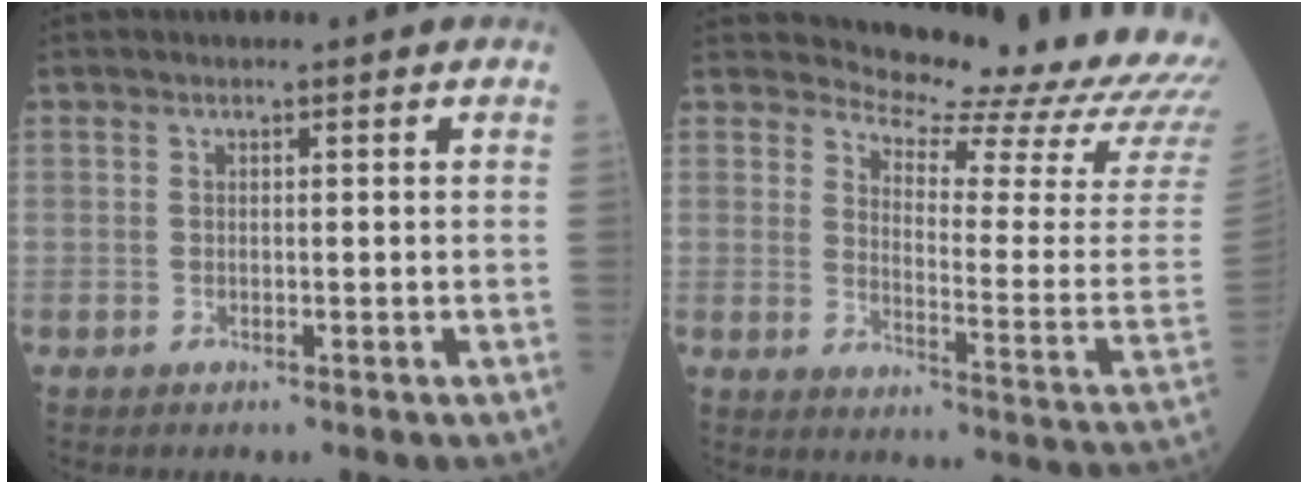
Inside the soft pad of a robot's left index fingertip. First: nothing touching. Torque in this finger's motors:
{"motor_torque": [0.96, -1.18, 0.14, 0.00]}